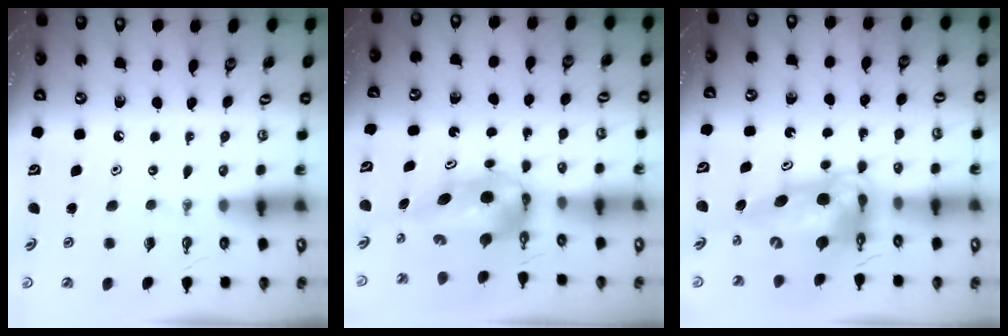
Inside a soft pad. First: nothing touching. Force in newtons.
{"total": 6.1, "press": 6.1, "slide": 0.4}
{"total": 14.3, "press": 14.3, "slide": 1.2}